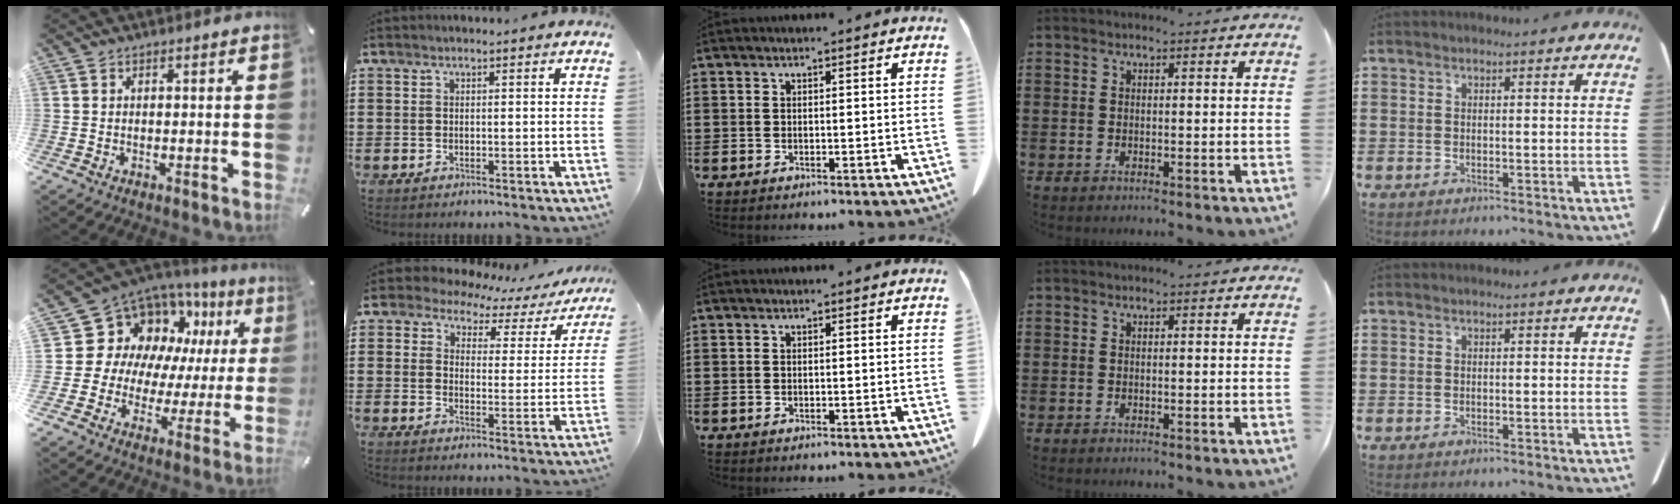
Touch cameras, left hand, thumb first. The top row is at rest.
{"thumb": {"total": 13.1, "force": [6.6, 10.6, 4.2], "torque": [-0.073, -0.074, 0.131]}, "index": {"total": 4.8, "force": [3.9, 2.5, 1.2], "torque": [-0.042, -0.018, 0.063]}}